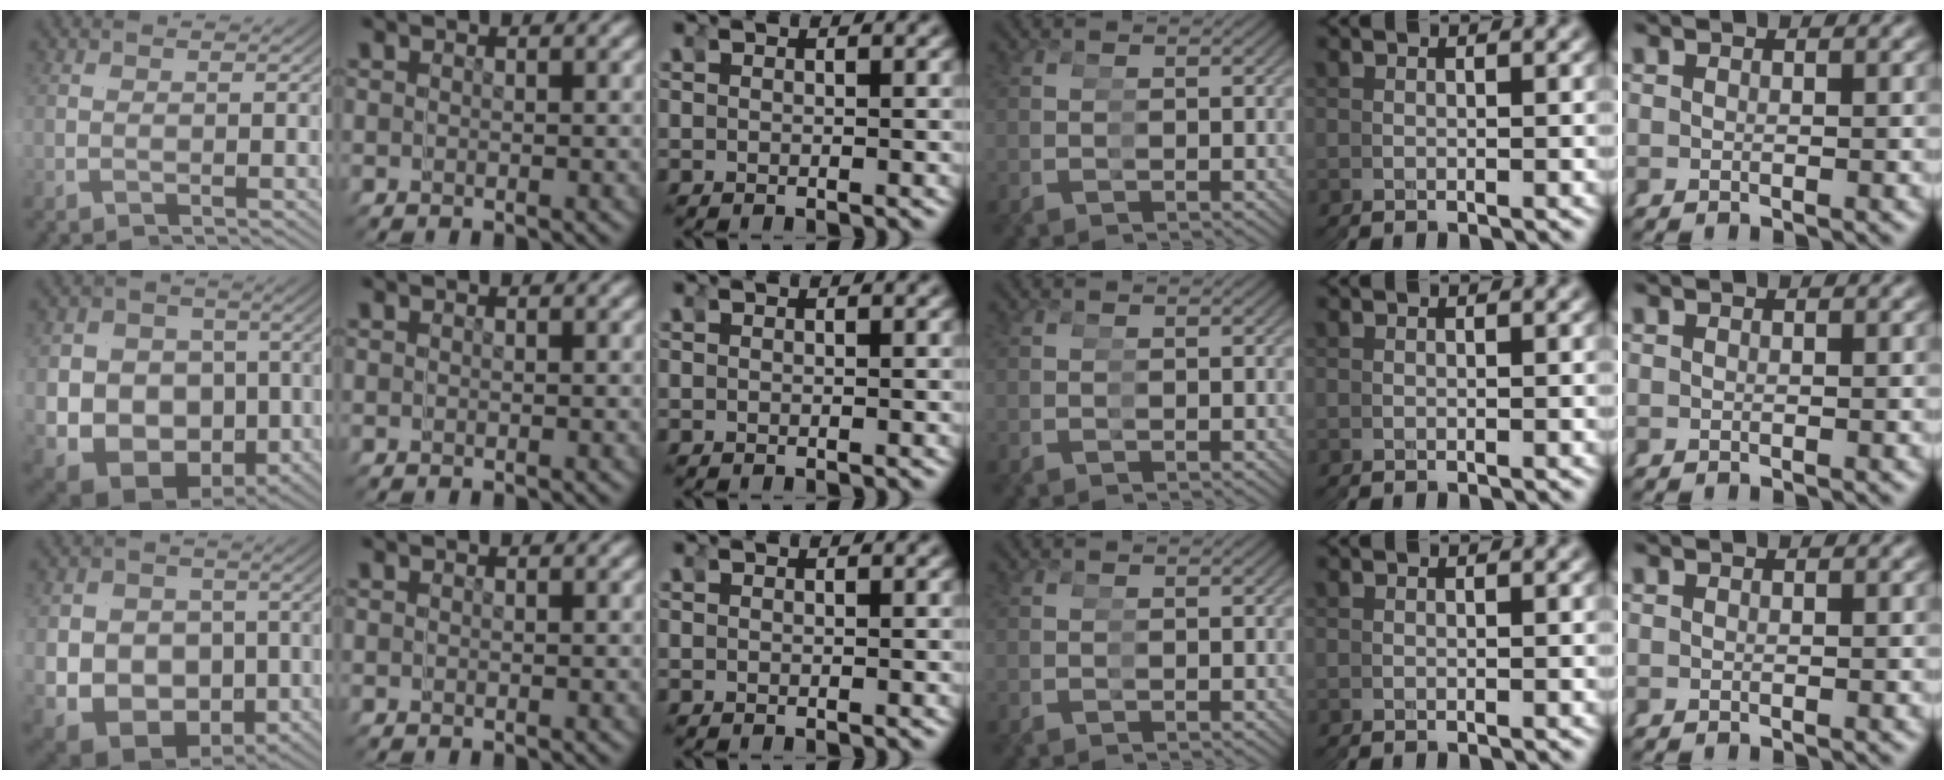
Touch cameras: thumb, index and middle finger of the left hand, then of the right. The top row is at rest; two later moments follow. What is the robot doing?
{"motion": "grasp_and_lifting", "object": "bandage"}